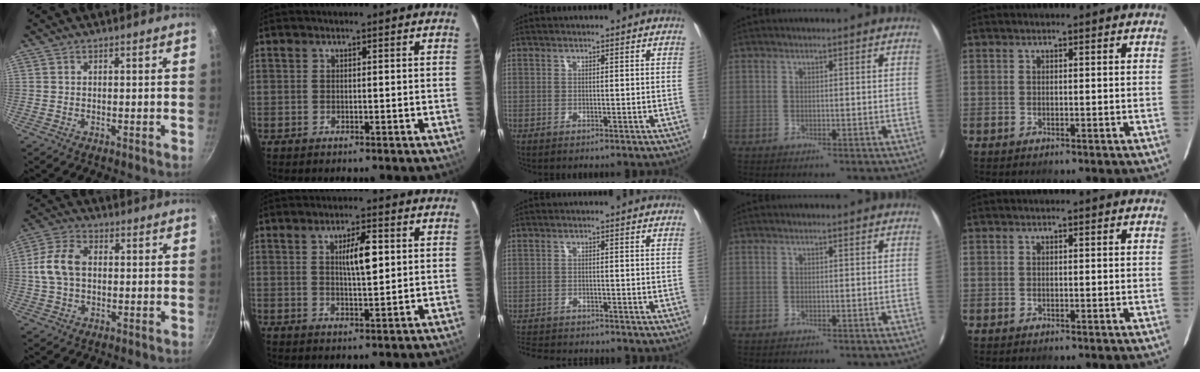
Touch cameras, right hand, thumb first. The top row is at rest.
{"thumb": {"total": 8.7, "force": [0.5, 5.8, 6.4], "torque": [-0.132, 0.021, 0.006]}, "index": {"total": 5.3, "force": [1.3, 1.0, 5.1], "torque": [-0.087, 0.003, 0.024]}, "middle": {"total": 8.8, "force": [-8.1, 1.9, 2.7], "torque": [-0.046, -0.007, -0.118]}}